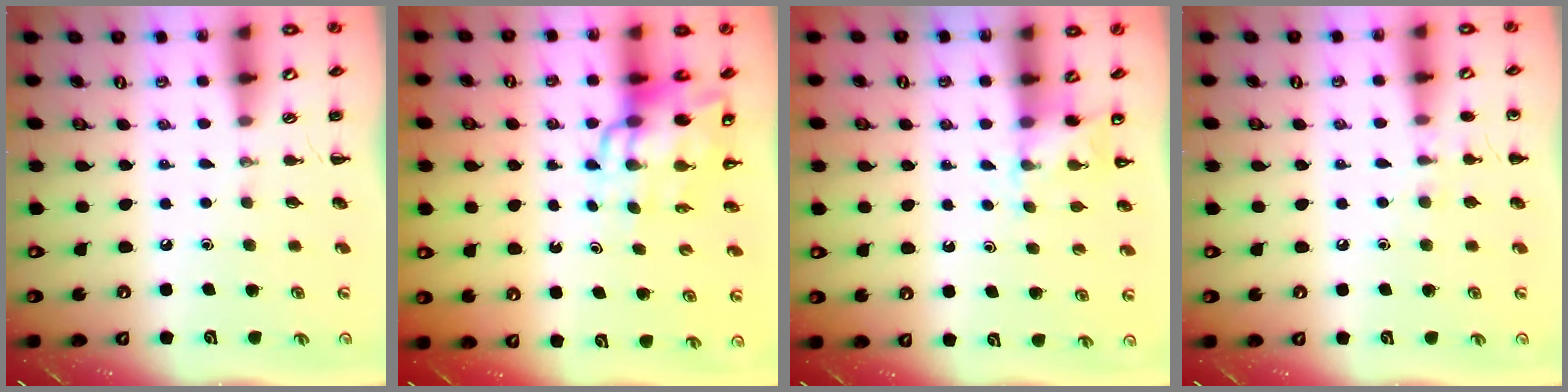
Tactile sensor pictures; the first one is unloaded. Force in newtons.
{"total": 11.5, "press": 10.9, "slide": 3.5}
{"total": 6.0, "press": 5.9, "slide": 1.1}
{"total": 5.9, "press": 5.7, "slide": 1.4}